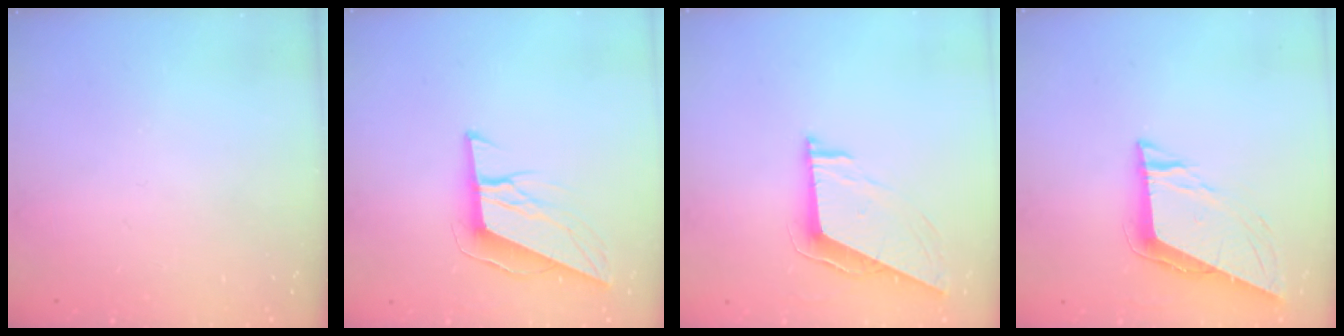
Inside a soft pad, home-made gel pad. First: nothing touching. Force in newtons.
{"total": 10.3, "press": 9.8, "slide": 3.0}
{"total": 8.5, "press": 8.2, "slide": 2.2}
{"total": 8.6, "press": 8.4, "slide": 1.9}